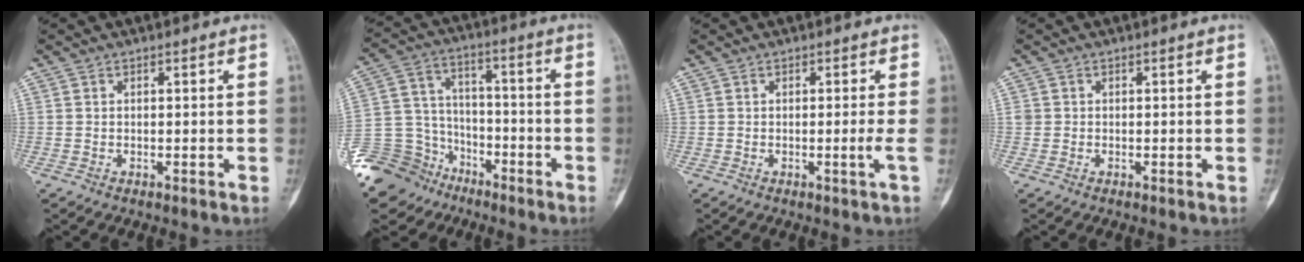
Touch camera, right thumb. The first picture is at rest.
{"total": 15.3, "force": [-10.1, 11.2, 2.8], "torque": [-0.046, 0.086, -0.176]}
{"total": 1.3, "force": [-0.3, -0.5, 1.1], "torque": [-0.020, -0.003, -0.006]}
{"total": 1.1, "force": [0.2, 1.0, 0.2], "torque": [0.005, 0.003, 0.003]}